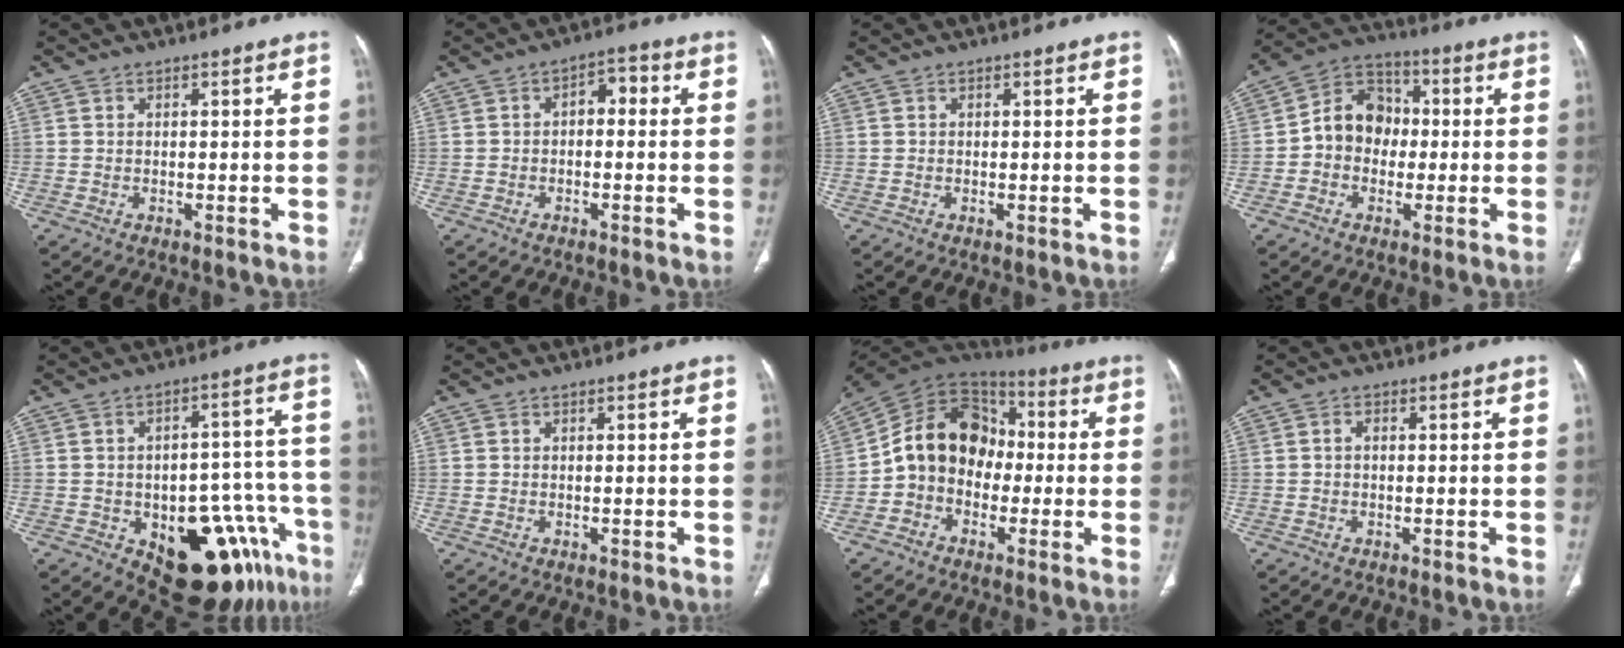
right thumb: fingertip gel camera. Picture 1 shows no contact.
{"total": 4.0, "force": [-0.1, 2.5, 3.1], "torque": [-0.032, 0.022, -0.013]}
{"total": 0.0}
{"total": 10.4, "force": [-0.6, 8.7, 5.7], "torque": [-0.065, 0.034, -0.023]}
{"total": 18.6, "force": [-9.4, 8.8, 13.5], "torque": [-0.098, 0.065, -0.113]}
{"total": 0.0}
{"total": 14.7, "force": [-1.3, 11.7, 8.8], "torque": [-0.120, 0.044, -0.040]}
{"total": 1.0, "force": [0.0, 0.6, 0.7], "torque": [-0.011, 0.002, -0.002]}